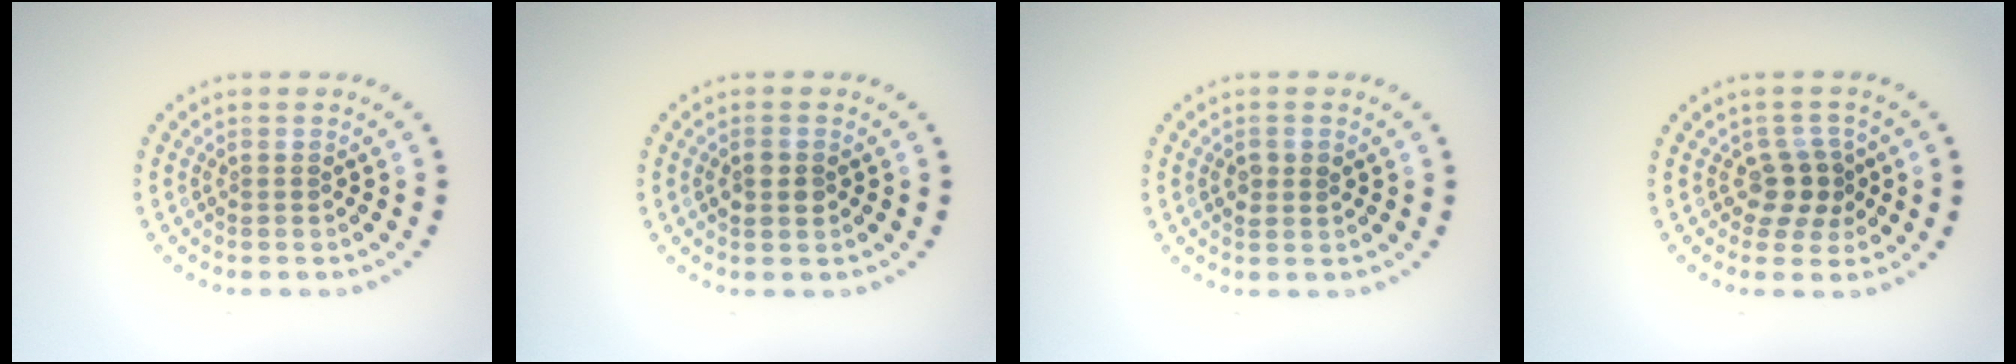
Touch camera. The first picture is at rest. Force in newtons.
{"total": 1.5, "press": 1.5, "slide": 0.1}
{"total": 1.5, "press": 1.5, "slide": 0.2}
{"total": 2.6, "press": 2.2, "slide": 1.4}